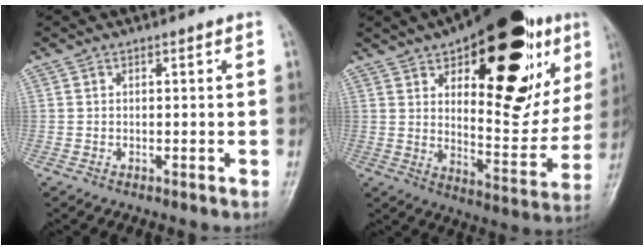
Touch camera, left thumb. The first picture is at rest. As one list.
[{"total": 28.9, "force": [12.7, 12.6, 22.8], "torque": [-0.271, -0.025, 0.187]}]